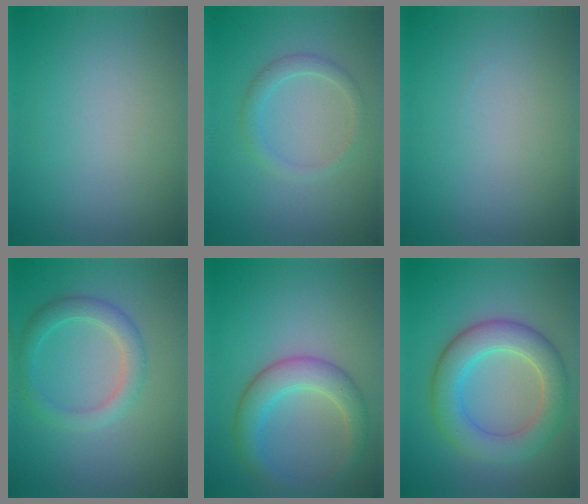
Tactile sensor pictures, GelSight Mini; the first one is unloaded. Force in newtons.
{"total": 1.9, "press": 1.9, "slide": 0.1}
{"total": 0.0}
{"total": 3.0, "press": 3.0, "slide": 0.0}
{"total": 4.2, "press": 4.2, "slide": 0.3}
{"total": 5.7, "press": 5.7, "slide": 0.1}